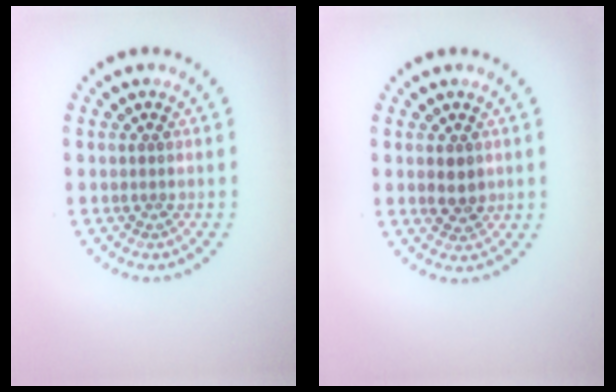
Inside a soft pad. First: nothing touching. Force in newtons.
{"total": 1.9, "press": 1.9, "slide": 0.2}